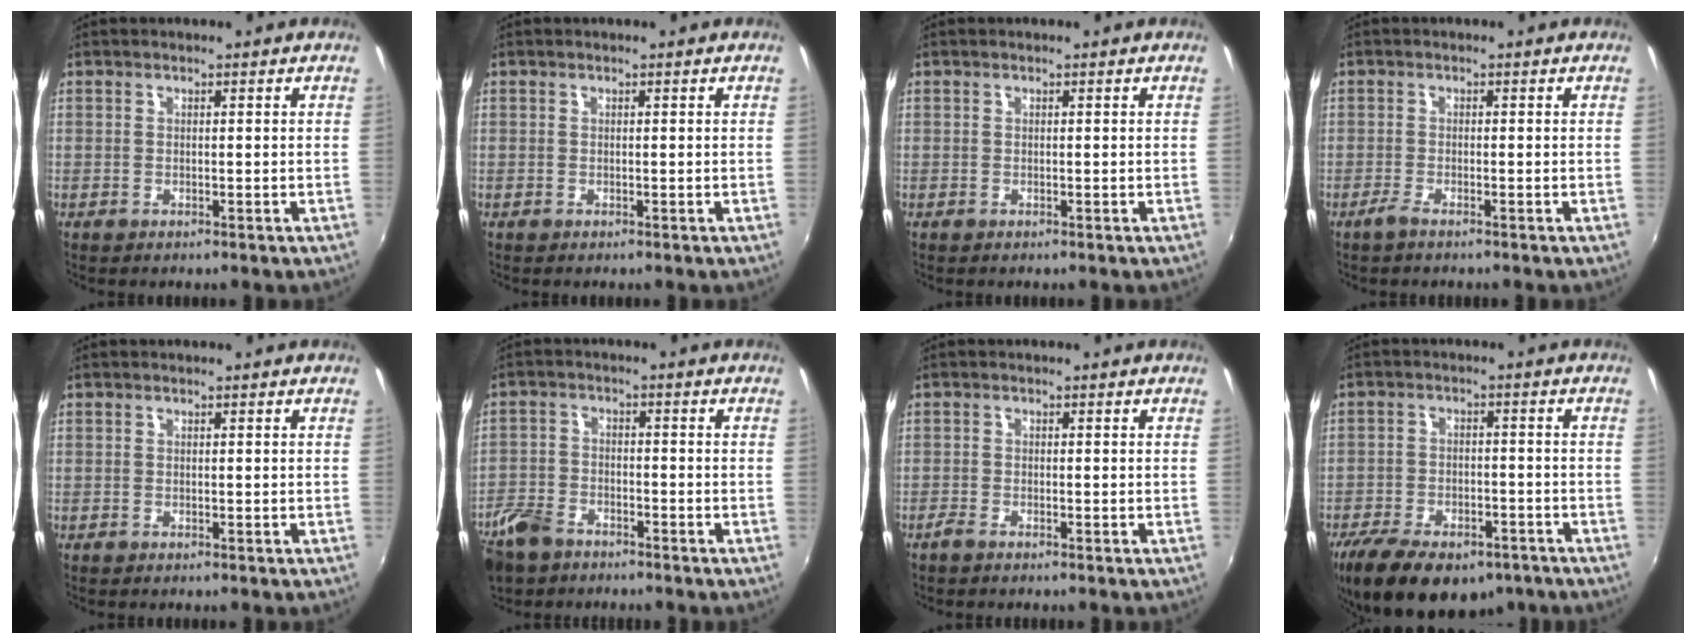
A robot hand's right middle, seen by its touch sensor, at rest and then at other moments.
{"total": 0.0}
{"total": 0.0}
{"total": 1.7, "force": [-1.4, 0.2, 1.1], "torque": [-0.027, -0.004, -0.030]}
{"total": 0.0}
{"total": 8.0, "force": [-5.7, 4.6, 3.4], "torque": [-0.093, 0.004, -0.107]}
{"total": 1.4, "force": [-1.2, 0.3, 0.6], "torque": [-0.016, -0.005, -0.026]}
{"total": 18.7, "force": [-12.6, 9.1, 10.3], "torque": [-0.222, -0.032, -0.187]}